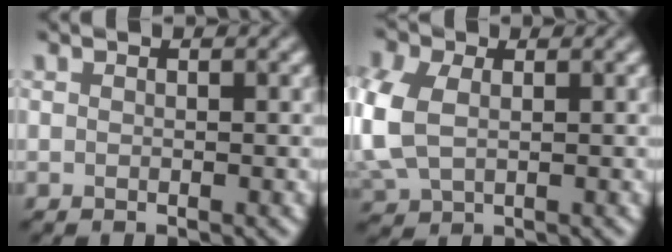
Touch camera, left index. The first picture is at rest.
{"total": 5.9, "force": [-0.5, 4.2, 4.1], "torque": [-0.154, -0.001, 0.021]}